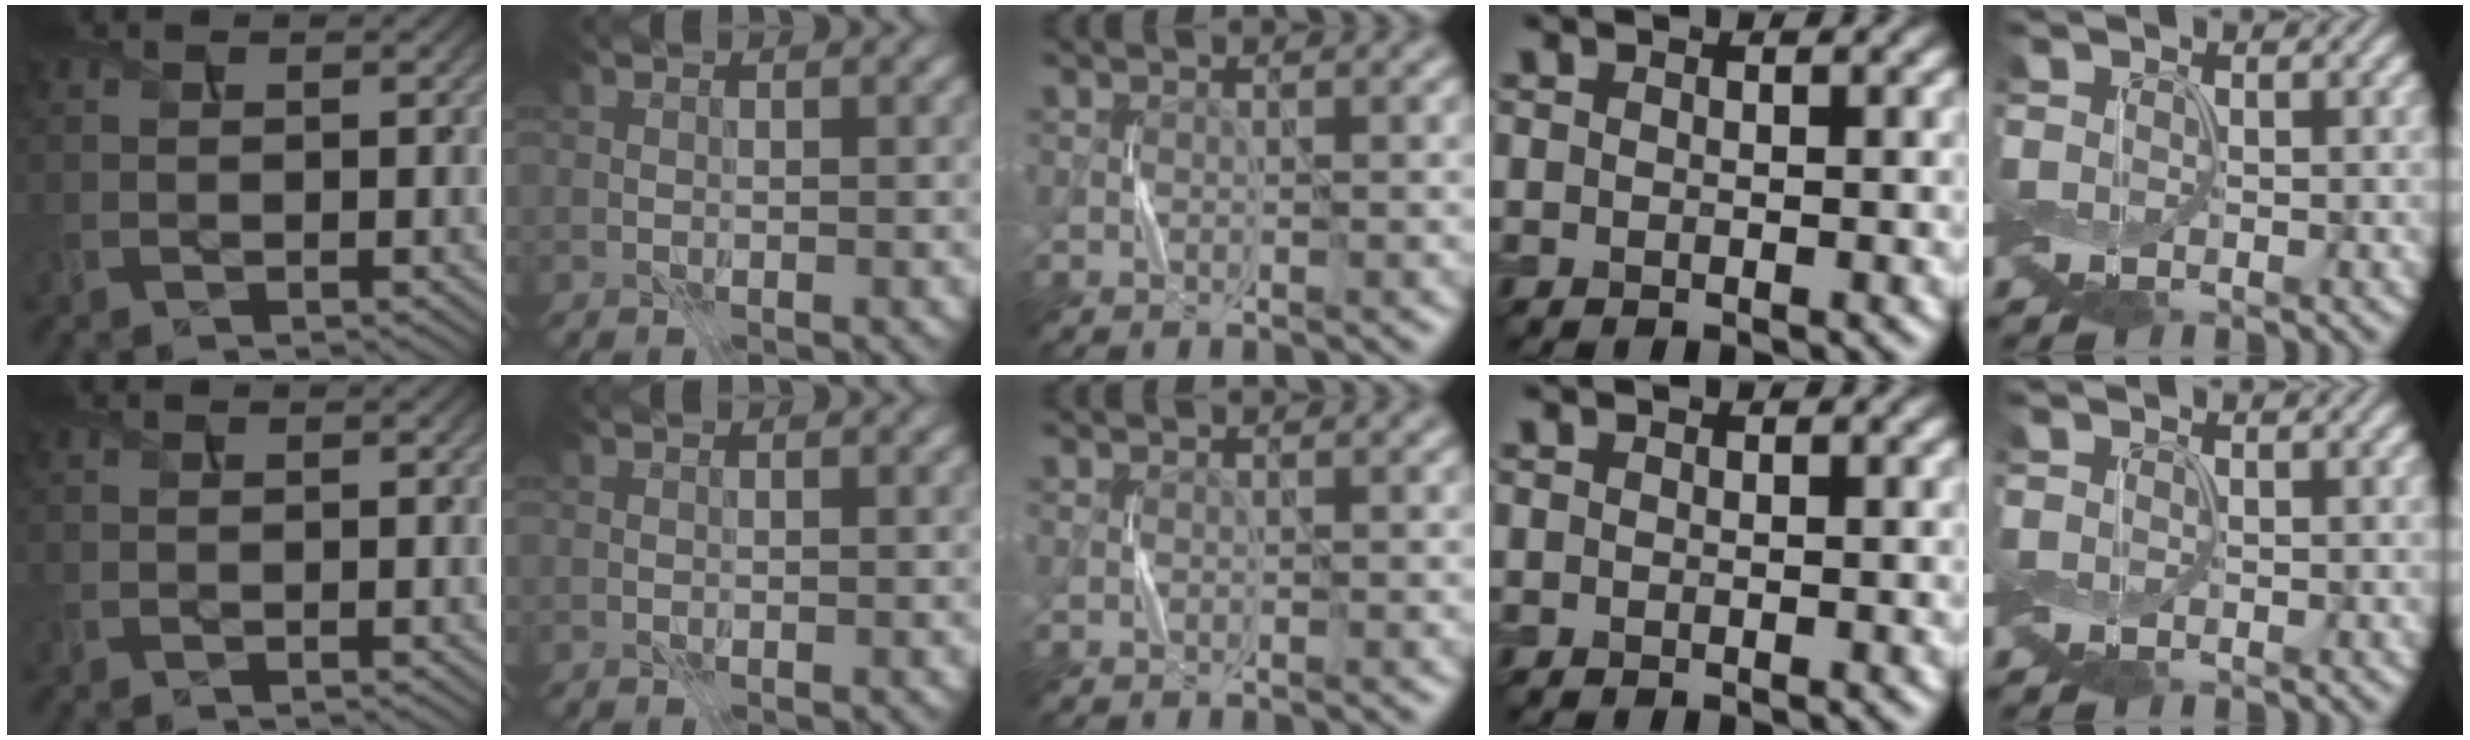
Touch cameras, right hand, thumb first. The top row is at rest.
{}